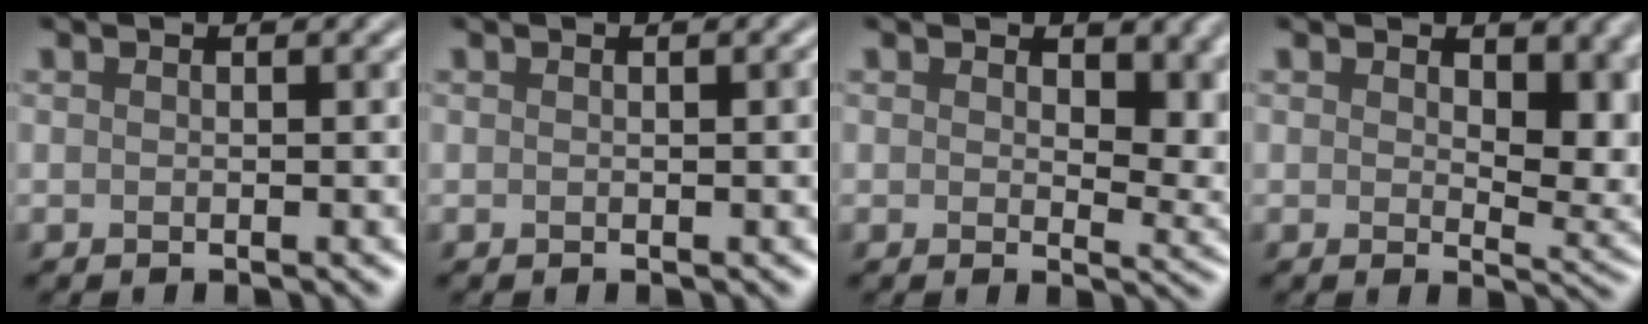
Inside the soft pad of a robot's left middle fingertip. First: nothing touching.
{"total": 0.6, "force": [0.1, 0.1, 0.6], "torque": [-0.005, 0.002, 0.002]}
{"total": 5.0, "force": [1.7, 3.1, 3.6], "torque": [-0.047, -0.013, 0.025]}
{"total": 6.0, "force": [1.7, 3.5, 4.6], "torque": [-0.057, -0.013, 0.029]}